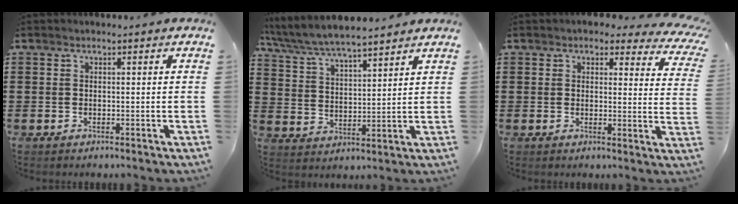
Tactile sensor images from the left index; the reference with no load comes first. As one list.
[{"total": 6.1, "force": [5.7, 0.4, 2.2], "torque": [-0.065, -0.029, 0.099]}, {"total": 3.5, "force": [2.9, 1.2, 1.7], "torque": [-0.030, -0.012, 0.048]}]